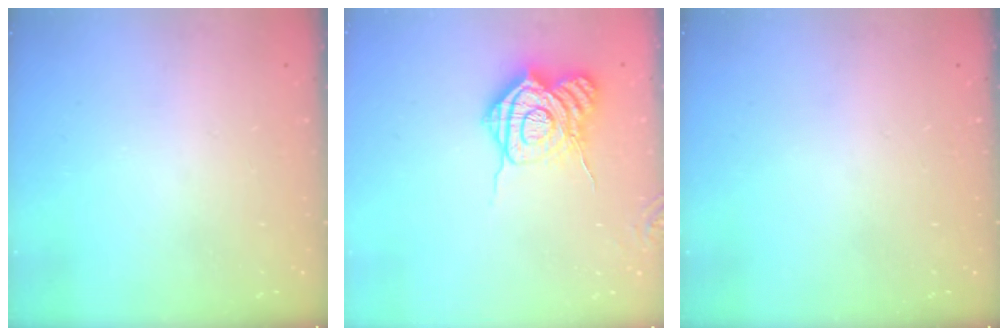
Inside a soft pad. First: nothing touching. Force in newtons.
{"total": 15.5, "press": 15.5, "slide": 1.1}
{"total": 0.0}